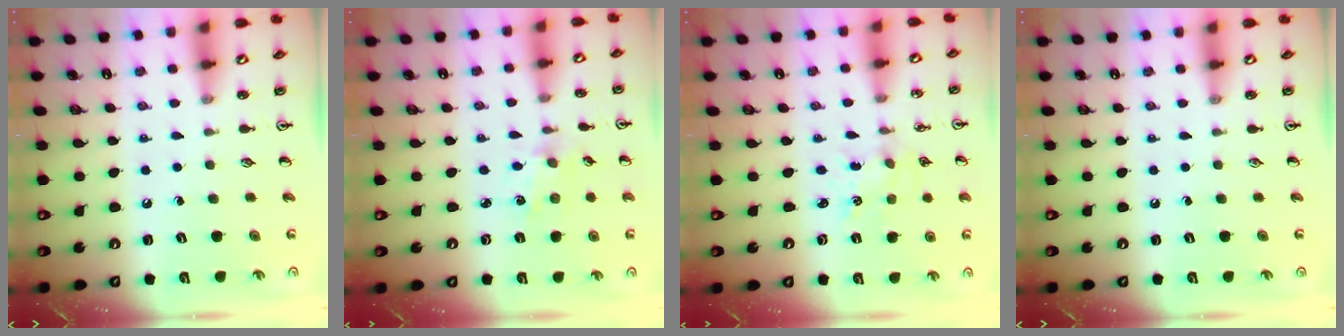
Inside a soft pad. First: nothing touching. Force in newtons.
{"total": 1.6, "press": 1.5, "slide": 0.3}
{"total": 2.3, "press": 2.3, "slide": 0.3}
{"total": 0.0}